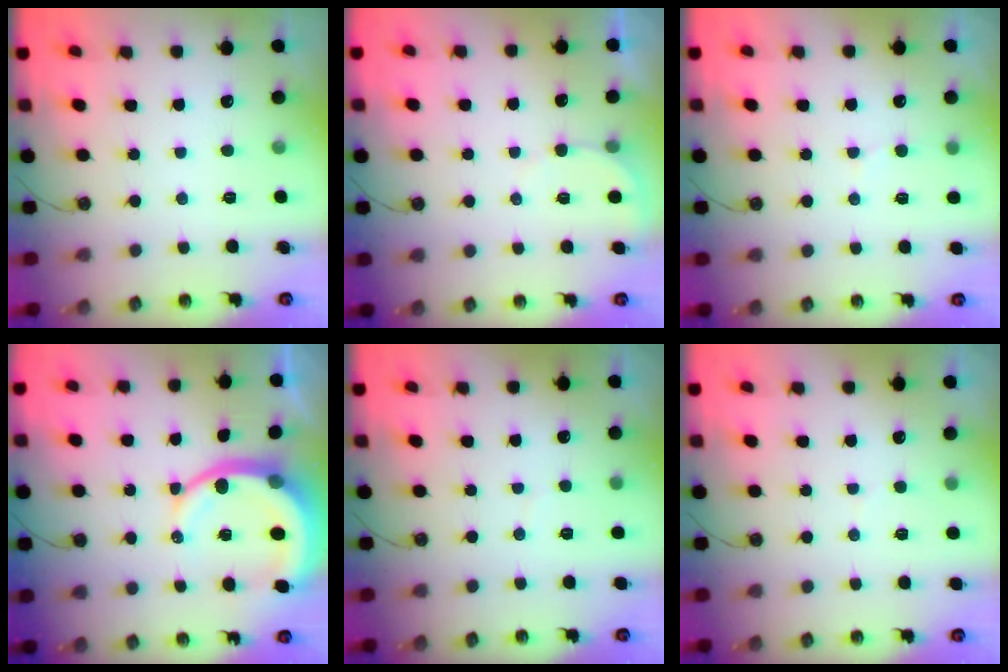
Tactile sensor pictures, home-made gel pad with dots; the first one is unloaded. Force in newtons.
{"total": 2.8, "press": 2.8, "slide": 0.3}
{"total": 5.2, "press": 5.1, "slide": 1.1}
{"total": 12.0, "press": 11.9, "slide": 1.4}
{"total": 1.7, "press": 1.7, "slide": 0.1}
{"total": 3.9, "press": 3.9, "slide": 0.4}